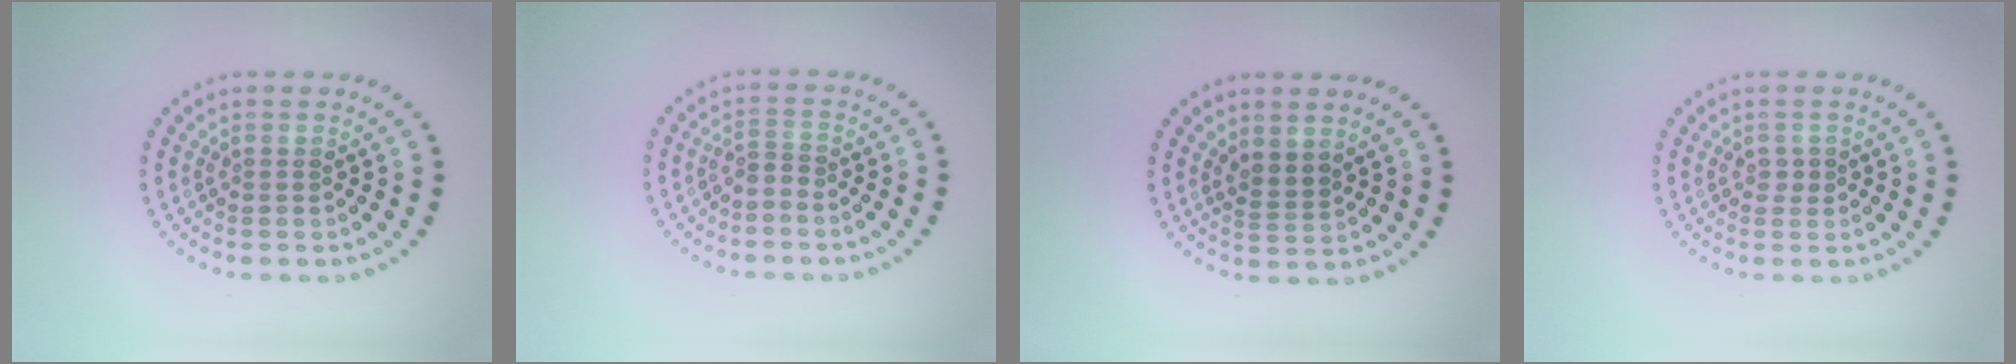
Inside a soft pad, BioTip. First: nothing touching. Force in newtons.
{"total": 1.2, "press": 0.7, "slide": 1.0}
{"total": 1.7, "press": 1.3, "slide": 1.1}
{"total": 0.8, "press": 0.8, "slide": 0.1}